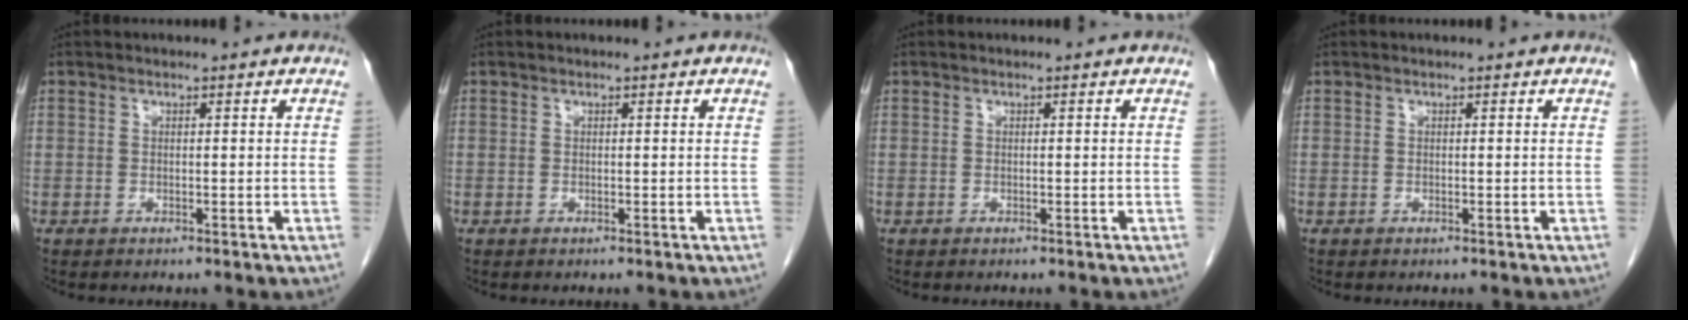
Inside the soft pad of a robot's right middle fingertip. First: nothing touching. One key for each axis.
{"total": 0.0}
{"total": 0.0}
{"total": 0.0}